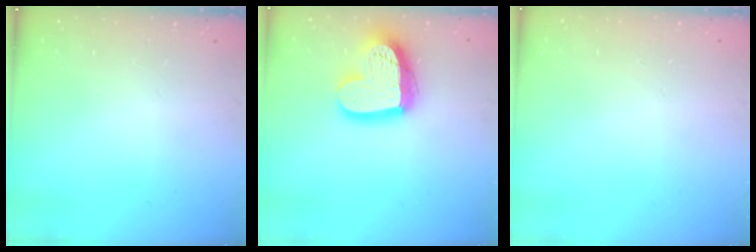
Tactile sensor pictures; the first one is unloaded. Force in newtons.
{"total": 18.8, "press": 18.7, "slide": 1.9}
{"total": 0.5, "press": 0.5, "slide": 0.1}